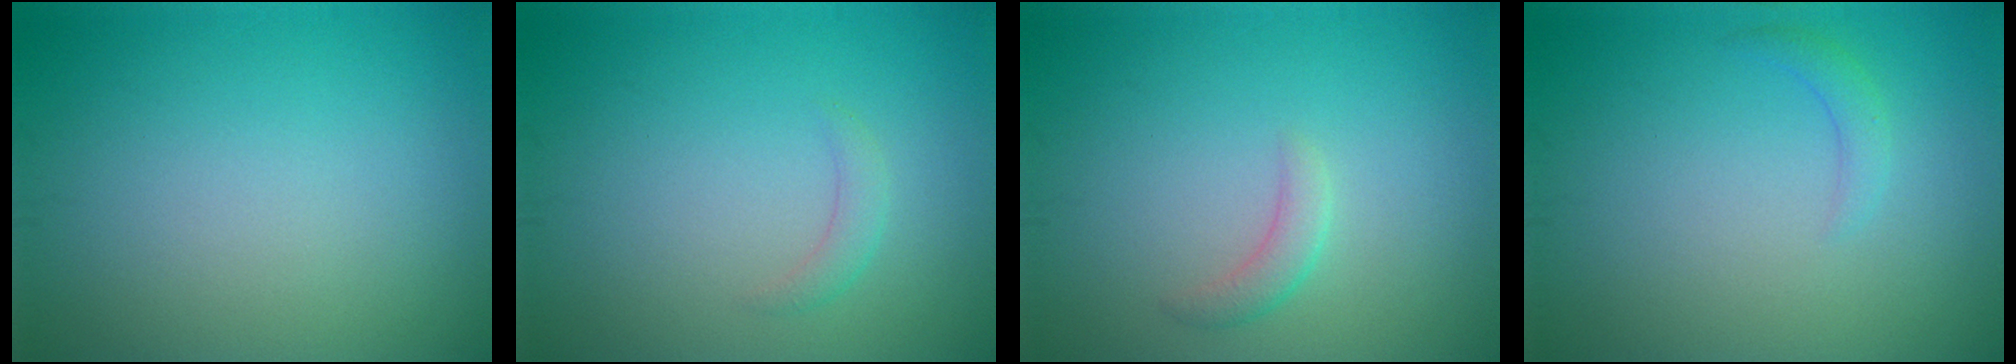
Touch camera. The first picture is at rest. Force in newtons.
{"total": 1.2, "press": 1.2, "slide": 0.1}
{"total": 1.5, "press": 1.5, "slide": 0.1}
{"total": 1.3, "press": 1.3, "slide": 0.1}